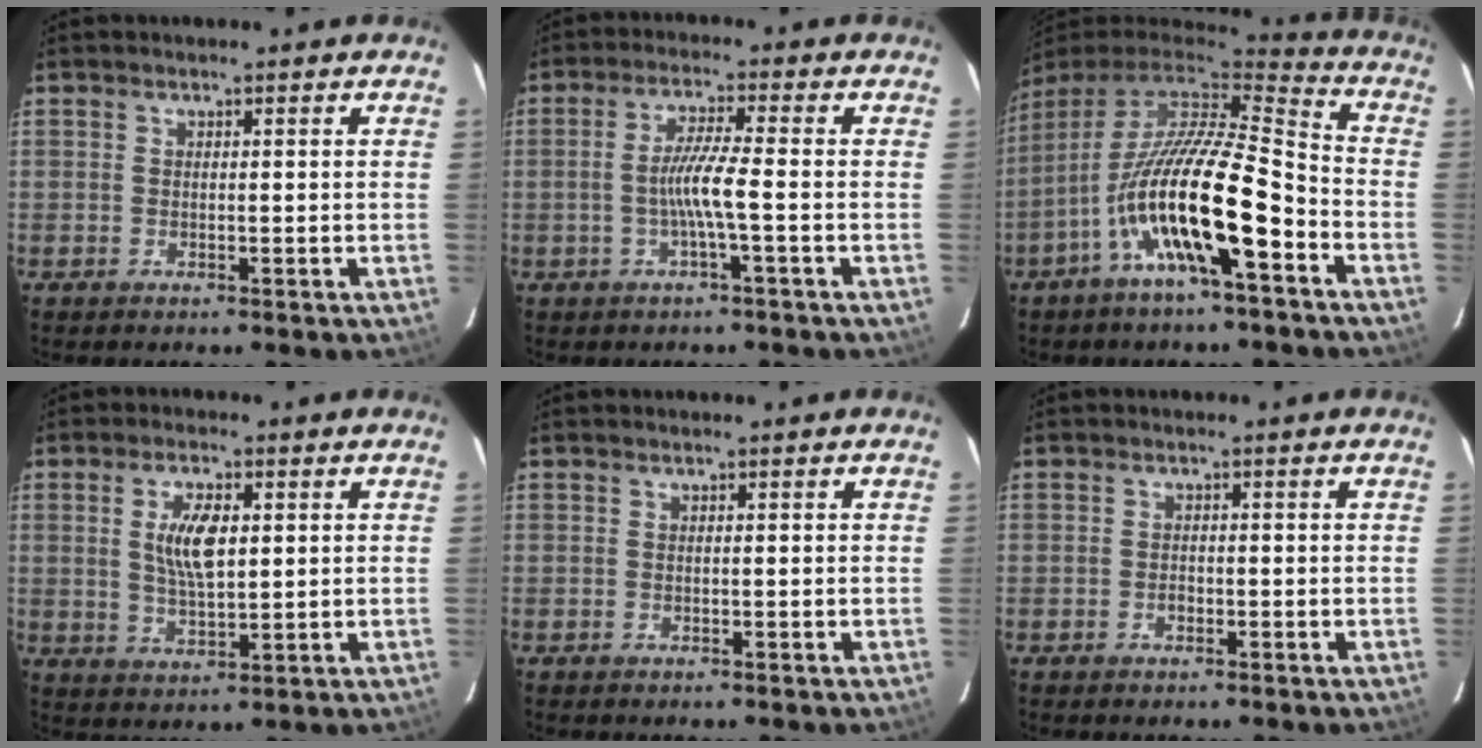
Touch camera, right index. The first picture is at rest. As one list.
[{"total": 5.3, "force": [-1.6, -0.8, 5.0], "torque": [-0.103, 0.000, -0.029]}, {"total": 18.6, "force": [-8.0, 3.2, 16.4], "torque": [-0.282, -0.032, -0.149]}, {"total": 7.4, "force": [1.6, 3.1, 6.5], "torque": [-0.122, 0.002, 0.034]}, {"total": 0.0}, {"total": 1.0, "force": [-0.5, 0.8, 0.4], "torque": [-0.004, 0.002, -0.008]}]